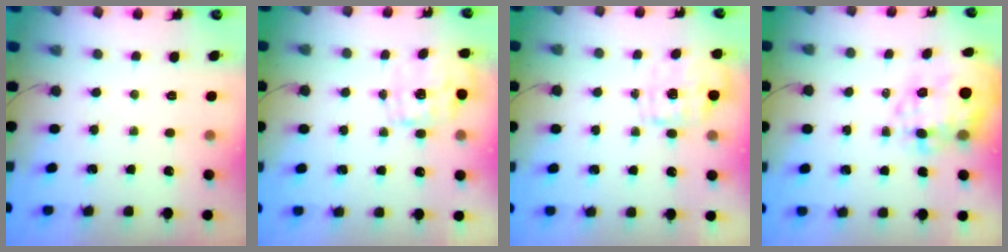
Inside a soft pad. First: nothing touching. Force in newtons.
{"total": 2.3, "press": 2.3, "slide": 0.5}
{"total": 1.7, "press": 1.6, "slide": 0.5}
{"total": 11.5, "press": 11.0, "slide": 3.2}